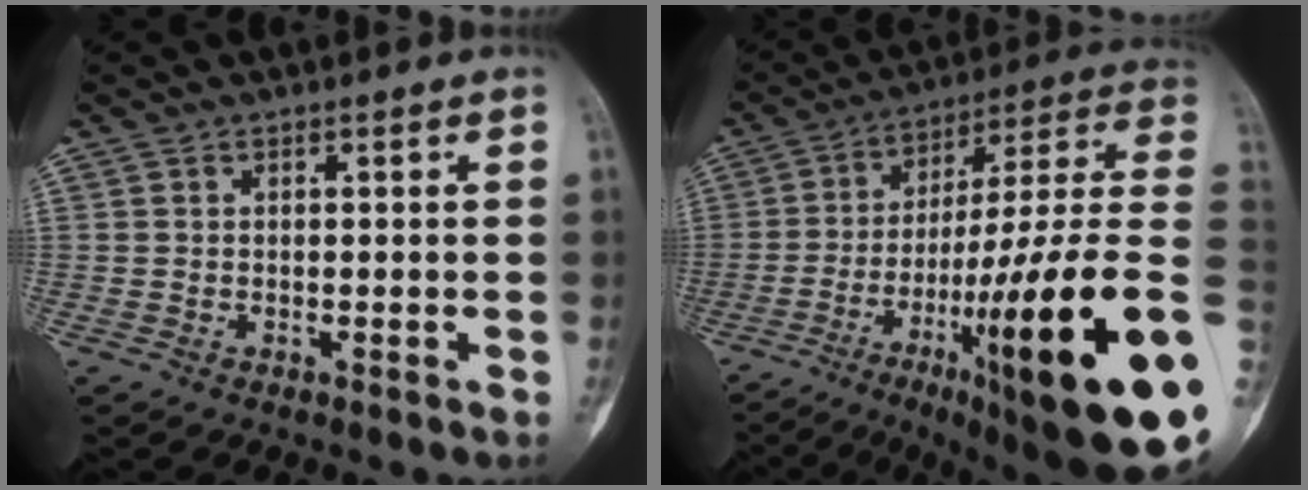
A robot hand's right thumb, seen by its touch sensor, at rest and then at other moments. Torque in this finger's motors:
{"motor_torque": [3.42, 1.59, 2.27, -0.49, 0.79]}